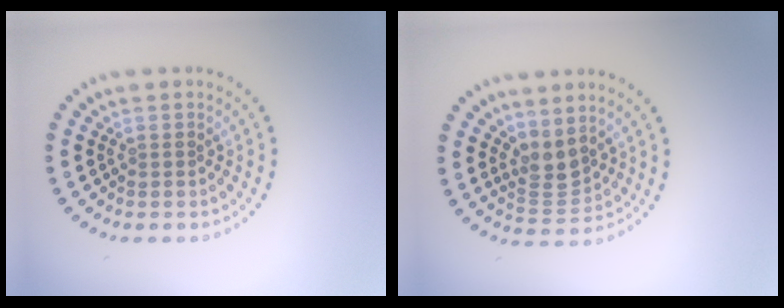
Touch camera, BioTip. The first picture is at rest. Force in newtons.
{"total": 2.3, "press": 1.9, "slide": 1.4}